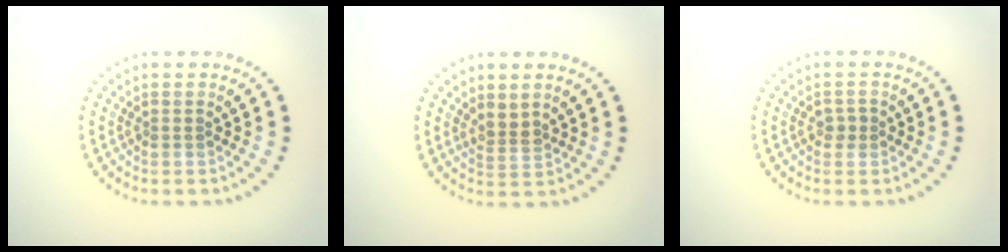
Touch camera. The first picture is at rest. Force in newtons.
{"total": 1.9, "press": 1.3, "slide": 1.3}
{"total": 1.2, "press": 1.1, "slide": 0.3}